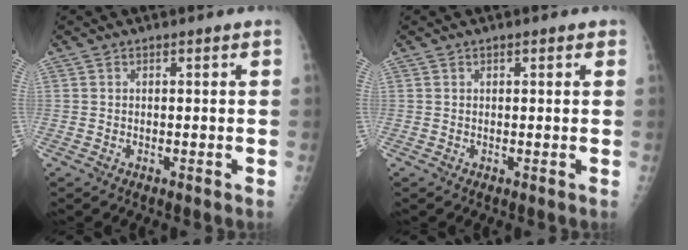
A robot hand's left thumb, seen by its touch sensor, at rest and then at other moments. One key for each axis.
{"total": 1.1, "fx": 0.7, "fy": 0.5, "fz": 0.7, "tx": -0.007, "ty": 0.000, "tz": 0.006}